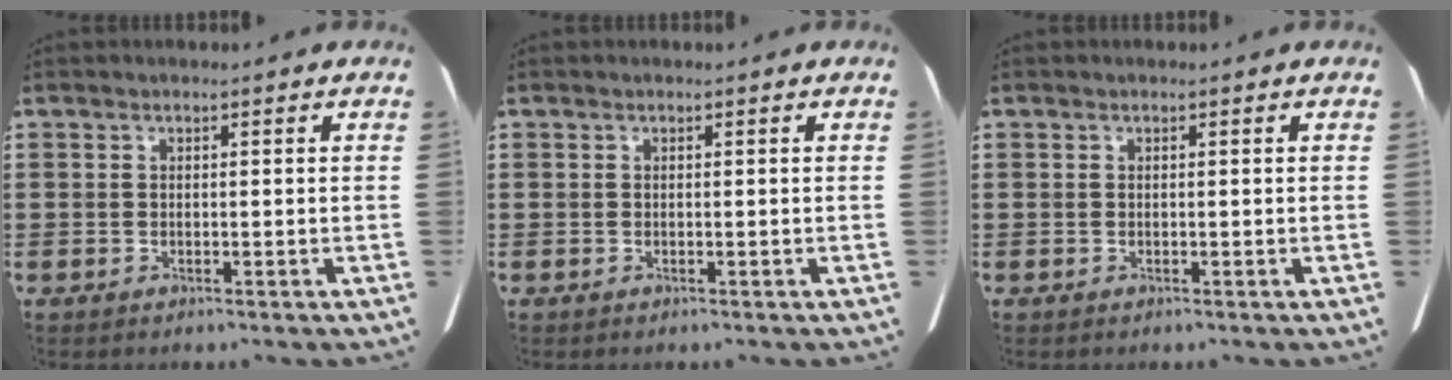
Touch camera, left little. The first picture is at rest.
{"total": 0.0}
{"total": 0.0}